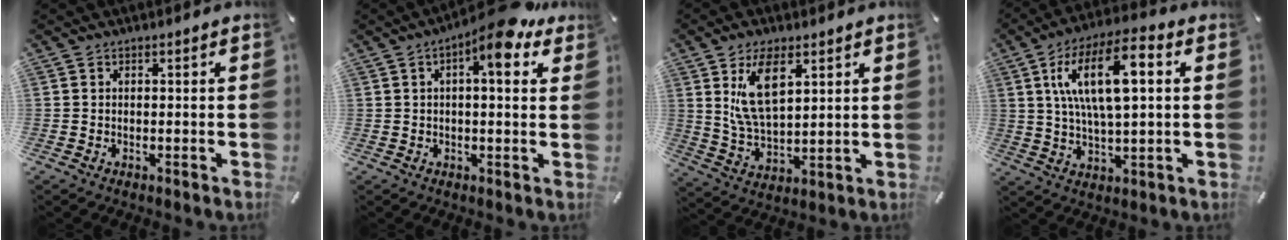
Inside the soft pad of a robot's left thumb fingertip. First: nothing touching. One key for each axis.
{"total": 9.8, "fx": 5.3, "fy": 2.8, "fz": 7.8, "tx": -0.111, "ty": -0.030, "tz": 0.081}
{"total": 11.4, "fx": 5.3, "fy": 6.0, "fz": 8.1, "tx": -0.190, "ty": -0.013, "tz": 0.091}
{"total": 15.5, "fx": 4.2, "fy": 6.3, "fz": 13.5, "tx": -0.257, "ty": 0.008, "tz": 0.069}